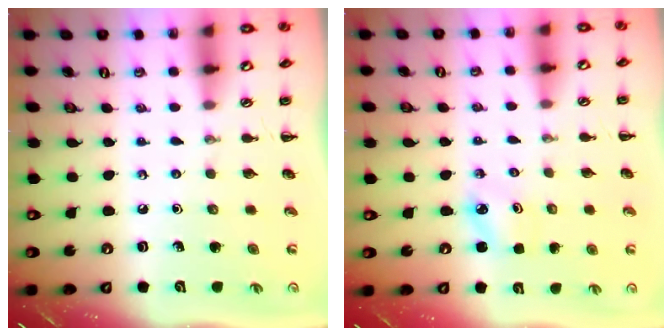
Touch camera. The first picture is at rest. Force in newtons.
{"total": 2.3, "press": 2.3, "slide": 0.4}